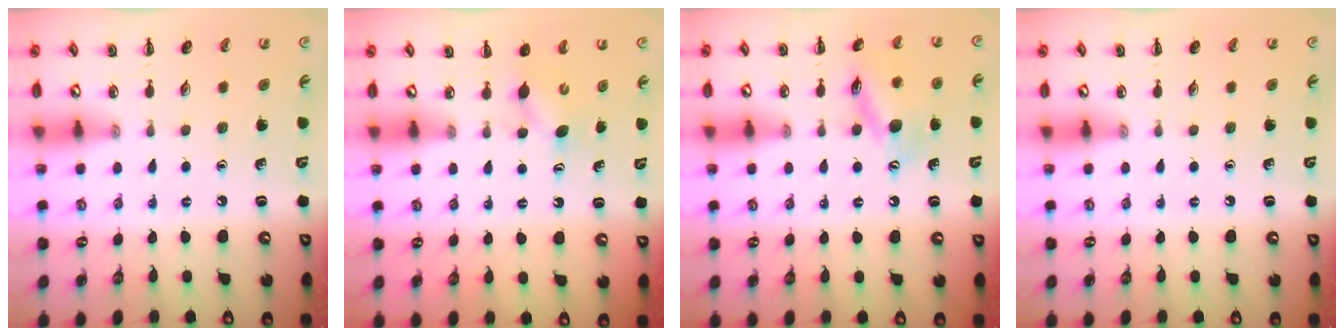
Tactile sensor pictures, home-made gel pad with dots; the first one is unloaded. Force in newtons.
{"total": 3.5, "press": 3.4, "slide": 1.0}
{"total": 12.5, "press": 12.3, "slide": 2.0}
{"total": 0.0}